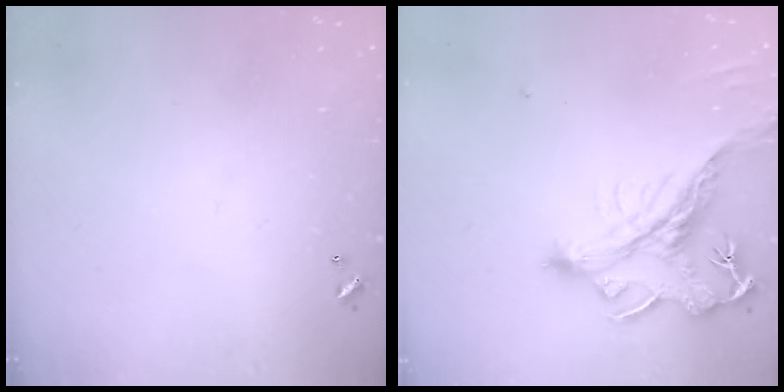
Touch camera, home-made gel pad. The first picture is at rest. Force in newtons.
{"total": 2.1, "press": 1.8, "slide": 1.2}